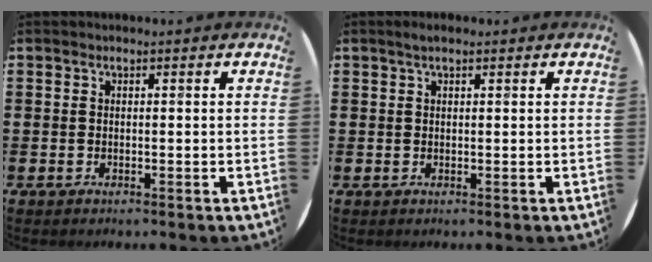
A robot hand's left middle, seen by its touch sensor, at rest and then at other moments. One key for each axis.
{"total": 1.1, "fx": 0.7, "fy": 0.4, "fz": 0.8, "tx": -0.015, "ty": 0.004, "tz": 0.012}